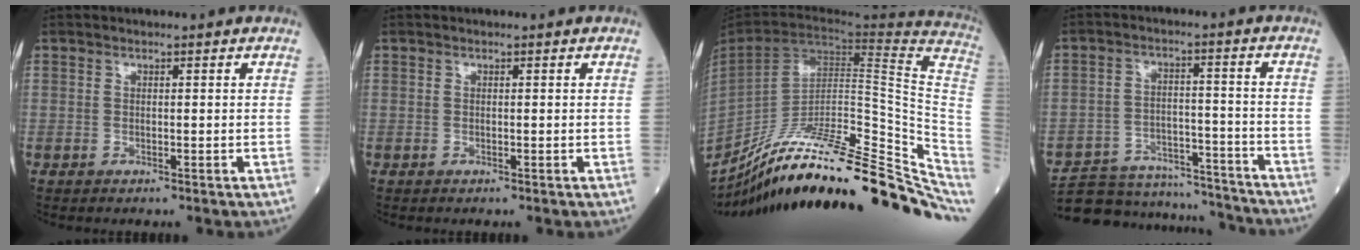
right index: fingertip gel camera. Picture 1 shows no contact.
{"total": 0.0}
{"total": 34.3, "force": [-25.5, 6.9, 21.9], "torque": [-0.244, -0.023, -0.371]}
{"total": 16.1, "force": [-15.5, 3.8, 2.4], "torque": [-0.039, 0.034, -0.221]}